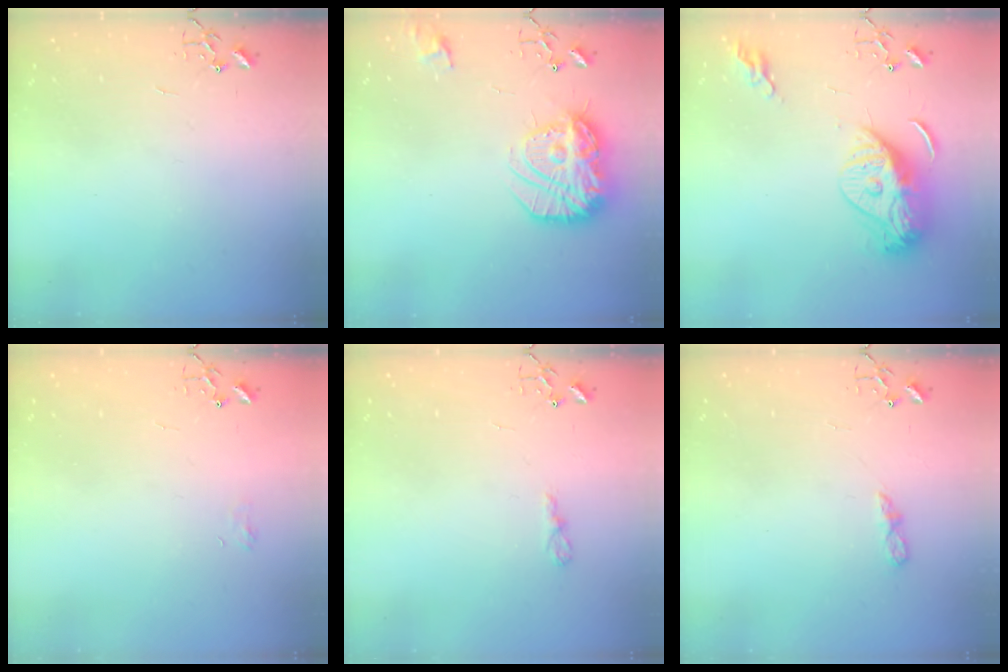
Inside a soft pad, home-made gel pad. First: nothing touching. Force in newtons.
{"total": 17.7, "press": 17.7, "slide": 1.2}
{"total": 15.5, "press": 15.4, "slide": 1.3}
{"total": 5.1, "press": 5.1, "slide": 0.6}
{"total": 4.4, "press": 4.4, "slide": 0.6}
{"total": 4.6, "press": 4.6, "slide": 0.6}